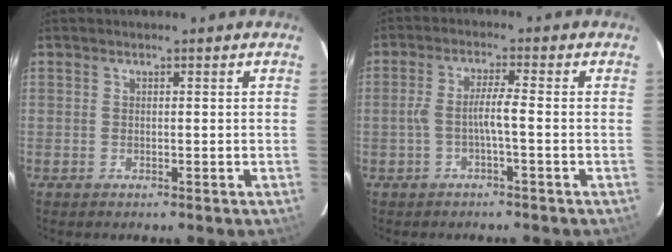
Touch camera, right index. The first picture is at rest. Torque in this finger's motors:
{"motor_torque": [0.60, -0.20, 0.29, 0.08]}